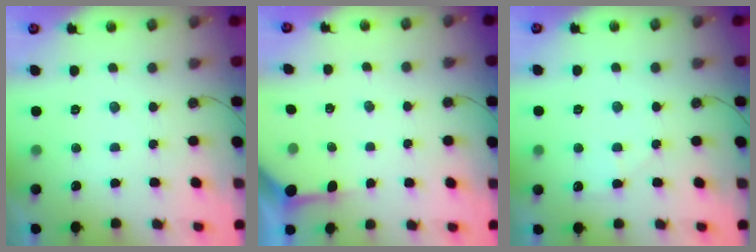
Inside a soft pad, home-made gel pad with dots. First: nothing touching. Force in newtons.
{"total": 3.5, "press": 3.5, "slide": 0.5}
{"total": 6.5, "press": 6.5, "slide": 0.8}